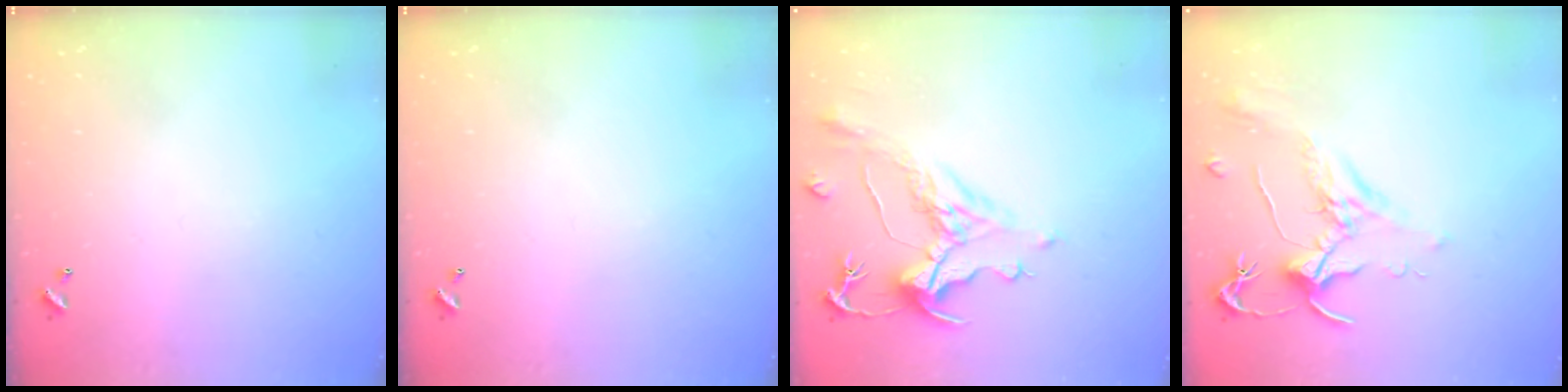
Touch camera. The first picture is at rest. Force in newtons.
{"total": 0.0}
{"total": 1.4, "press": 0.2, "slide": 1.4}
{"total": 1.8, "press": 1.7, "slide": 0.6}